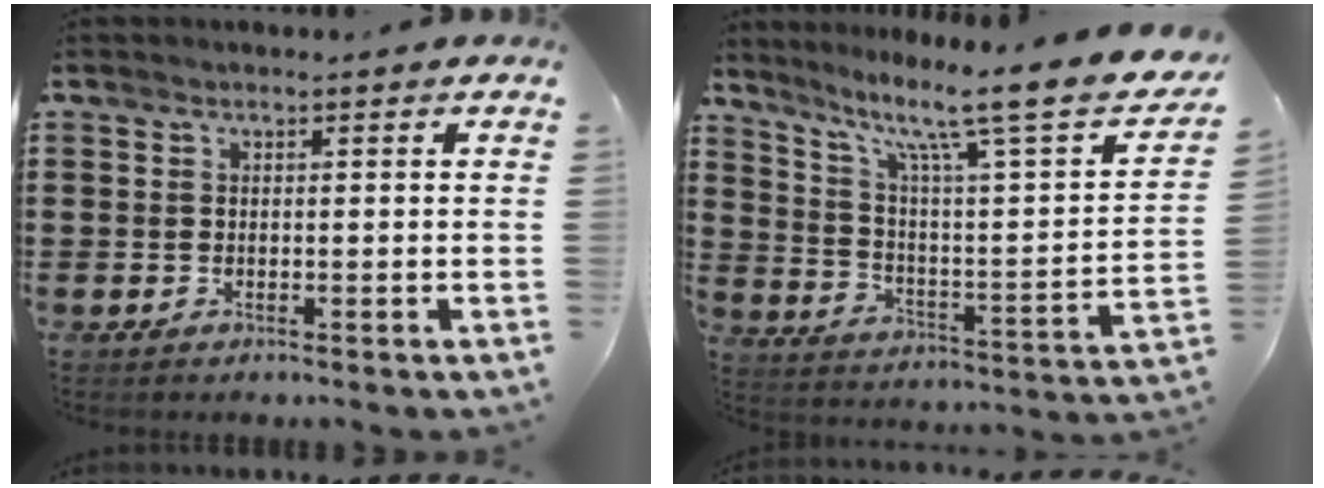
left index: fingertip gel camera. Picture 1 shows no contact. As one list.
[{"total": 10.9, "force": [8.3, 0.5, 7.0], "torque": [-0.143, -0.071, 0.122]}]